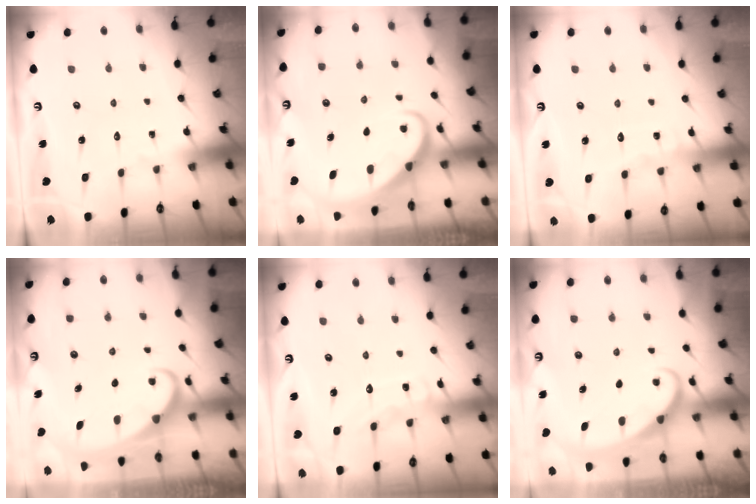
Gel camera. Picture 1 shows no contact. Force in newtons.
{"total": 2.7, "press": 2.7, "slide": 0.2}
{"total": 4.5, "press": 4.5, "slide": 0.3}
{"total": 1.9, "press": 1.9, "slide": 0.2}
{"total": 7.7, "press": 7.6, "slide": 0.7}
{"total": 2.3, "press": 2.2, "slide": 0.4}